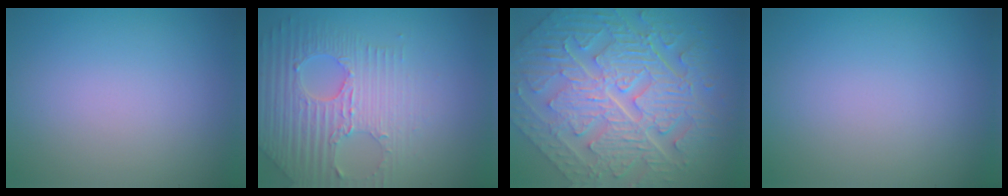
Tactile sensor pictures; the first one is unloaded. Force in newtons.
{"total": 6.1, "press": 4.9, "slide": 3.7}
{"total": 11.4, "press": 7.7, "slide": 8.4}
{"total": 0.0}